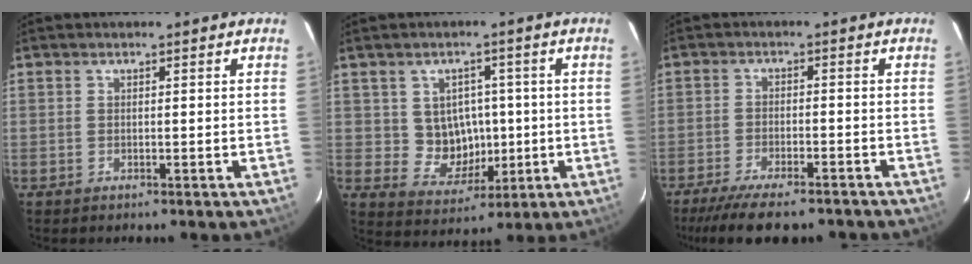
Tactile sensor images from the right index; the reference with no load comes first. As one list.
[{"total": 7.6, "force": [0.3, 7.2, 2.6], "torque": [-0.055, 0.010, 0.023]}, {"total": 13.9, "force": [-11.6, 3.3, 6.9], "torque": [-0.145, -0.032, -0.174]}]